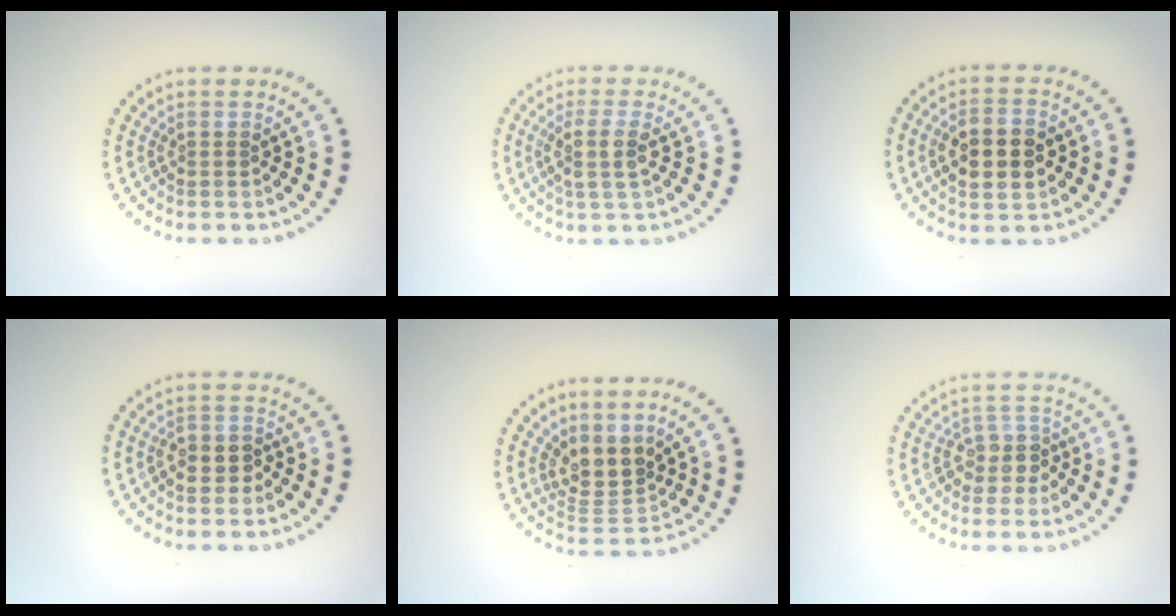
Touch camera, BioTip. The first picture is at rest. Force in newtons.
{"total": 2.7, "press": 2.3, "slide": 1.5}
{"total": 4.3, "press": 4.3, "slide": 0.3}
{"total": 2.6, "press": 2.4, "slide": 0.8}
{"total": 3.5, "press": 2.6, "slide": 2.4}
{"total": 2.5, "press": 2.2, "slide": 1.2}